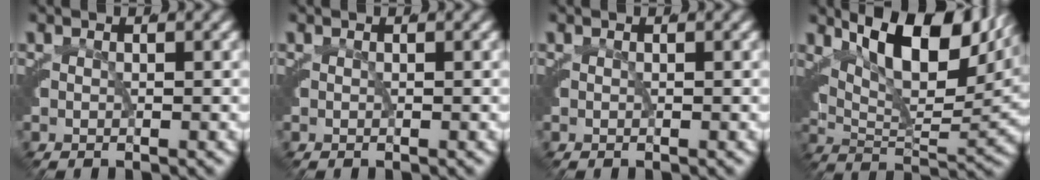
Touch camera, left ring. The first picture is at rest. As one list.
[{"total": 0.0}, {"total": 0.0}, {"total": 11.1, "force": [6.5, 3.9, 8.1], "torque": [-0.113, 0.017, 0.095]}]